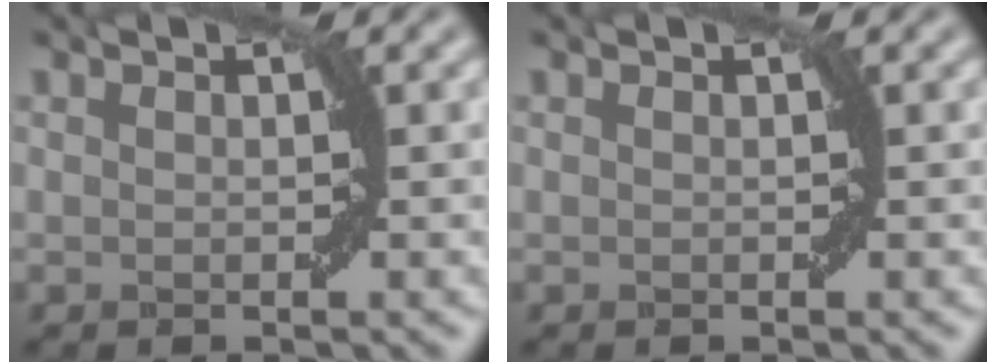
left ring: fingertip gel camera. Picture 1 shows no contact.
{"total": 0.0}